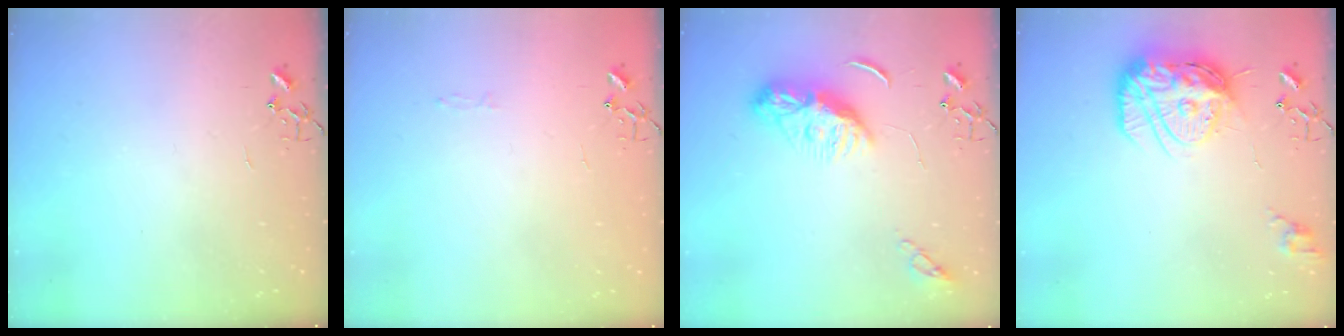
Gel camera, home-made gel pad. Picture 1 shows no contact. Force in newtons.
{"total": 2.6, "press": 2.6, "slide": 0.3}
{"total": 9.5, "press": 9.5, "slide": 0.5}
{"total": 19.4, "press": 19.4, "slide": 1.7}